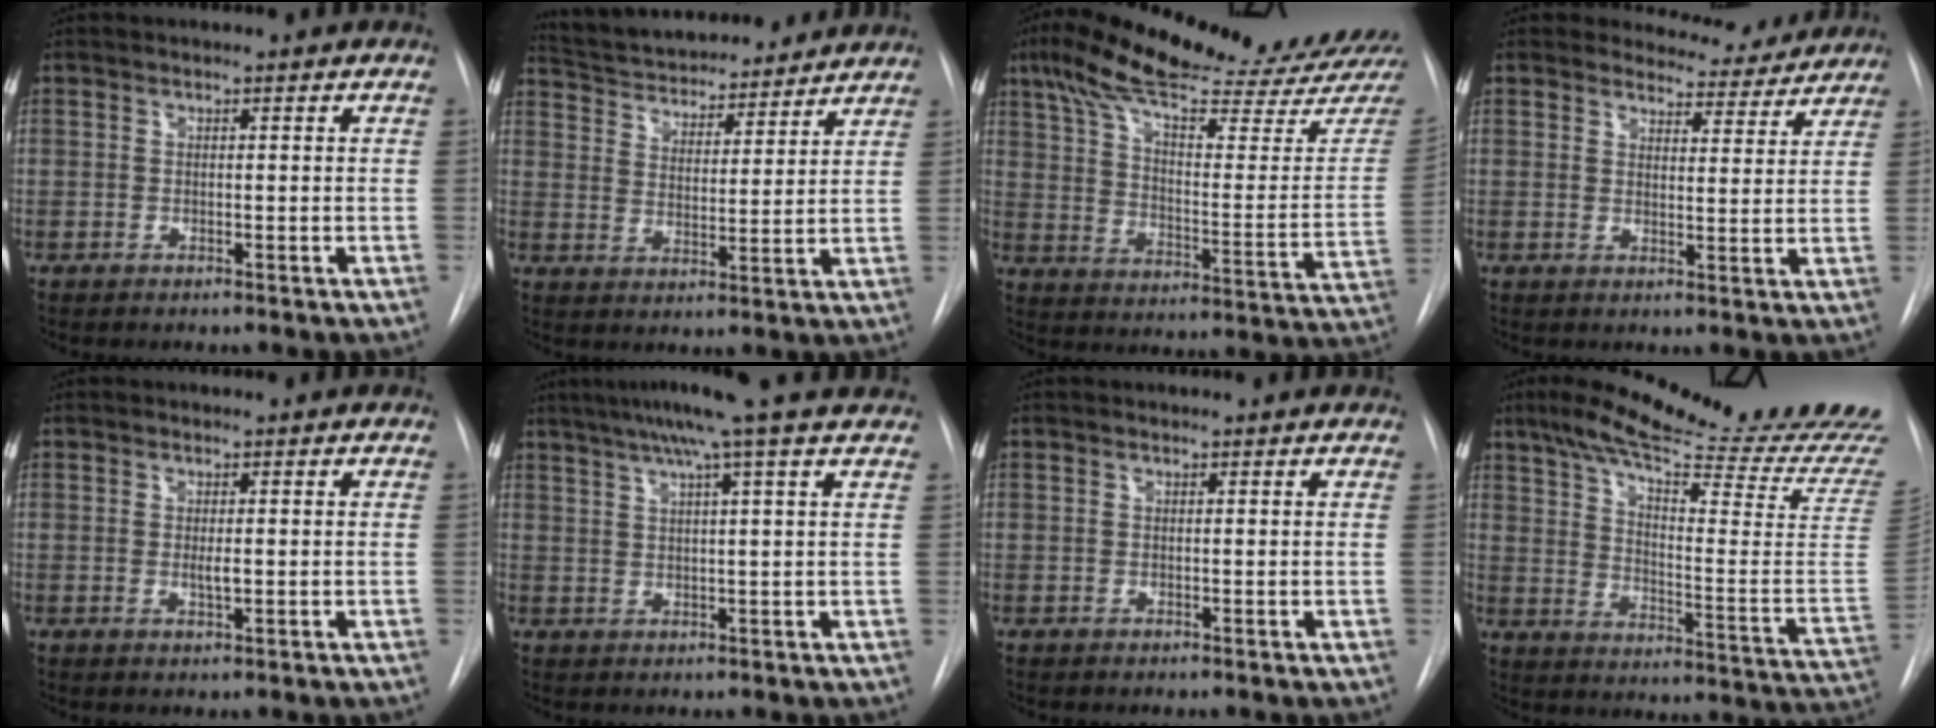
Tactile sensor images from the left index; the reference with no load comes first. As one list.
[{"total": 17.8, "force": [16.4, 4.0, 5.6], "torque": [-0.096, 0.020, 0.247]}, {"total": 26.9, "force": [22.8, 1.5, 14.2], "torque": [-0.221, -0.040, 0.320]}, {"total": 6.5, "force": [6.2, 2.0, -0.4], "torque": [0.015, -0.013, 0.067]}, {"total": 1.2, "force": [0.1, 0.3, 1.2], "torque": [-0.024, -0.004, 0.002]}, {"total": 10.8, "force": [8.2, -1.7, 6.8], "torque": [-0.109, 0.024, 0.101]}, {"total": 1.1, "force": [1.1, 0.1, 0.1], "torque": [-0.009, 0.008, 0.013]}, {"total": 30.0, "force": [24.9, 0.9, 16.8], "torque": [-0.236, -0.083, 0.325]}]